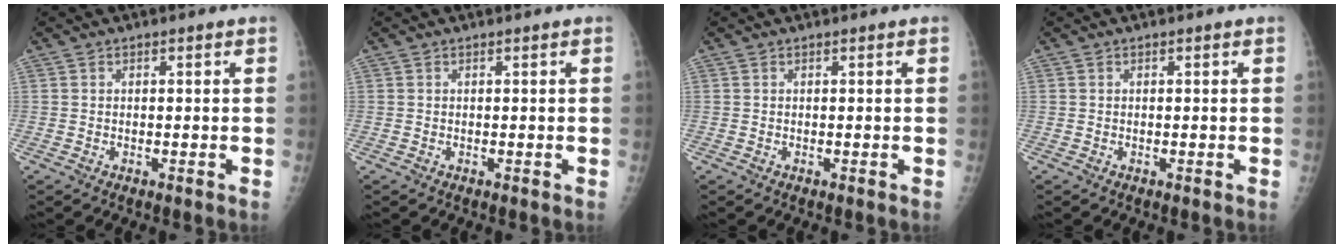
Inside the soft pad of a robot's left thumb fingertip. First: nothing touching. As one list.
[{"total": 0.0}, {"total": 0.0}, {"total": 0.0}]